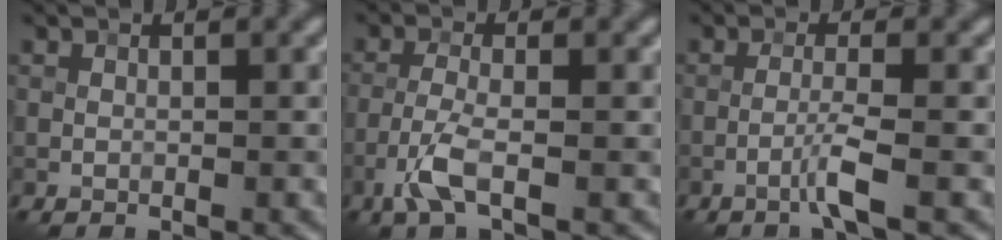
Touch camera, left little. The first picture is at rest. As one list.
[{"total": 3.2, "force": [-1.6, 0.7, 2.7], "torque": [-0.063, 0.004, -0.041]}, {"total": 2.2, "force": [-1.1, -0.2, 1.9], "torque": [-0.039, 0.009, -0.033]}]